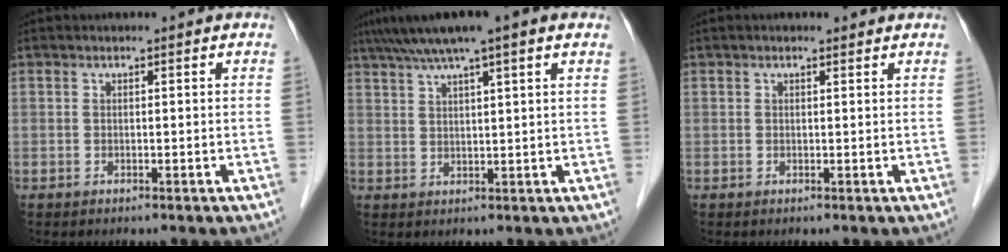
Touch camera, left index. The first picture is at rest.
{"total": 10.0, "force": [7.0, 0.6, 7.2], "torque": [-0.116, 0.043, 0.106]}
{"total": 0.9, "force": [0.7, 0.4, 0.5], "torque": [-0.016, 0.008, 0.009]}